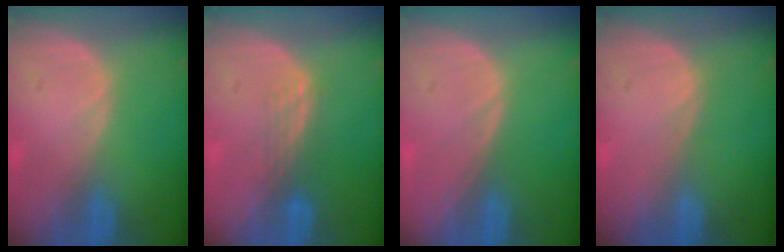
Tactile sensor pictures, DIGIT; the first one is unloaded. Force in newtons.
{"total": 3.1, "press": 2.6, "slide": 1.7}
{"total": 0.0}
{"total": 0.0}